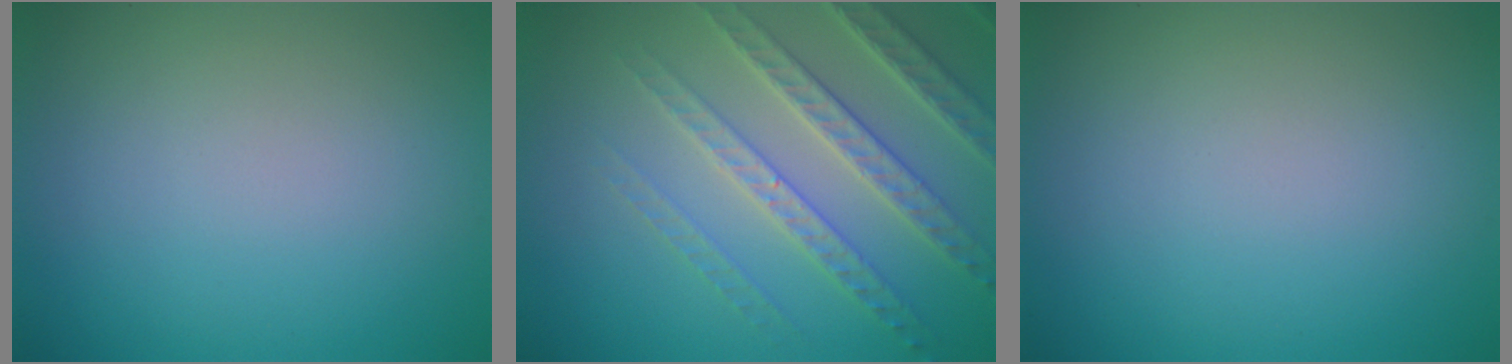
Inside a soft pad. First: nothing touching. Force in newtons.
{"total": 5.1, "press": 4.4, "slide": 2.5}
{"total": 0.0}